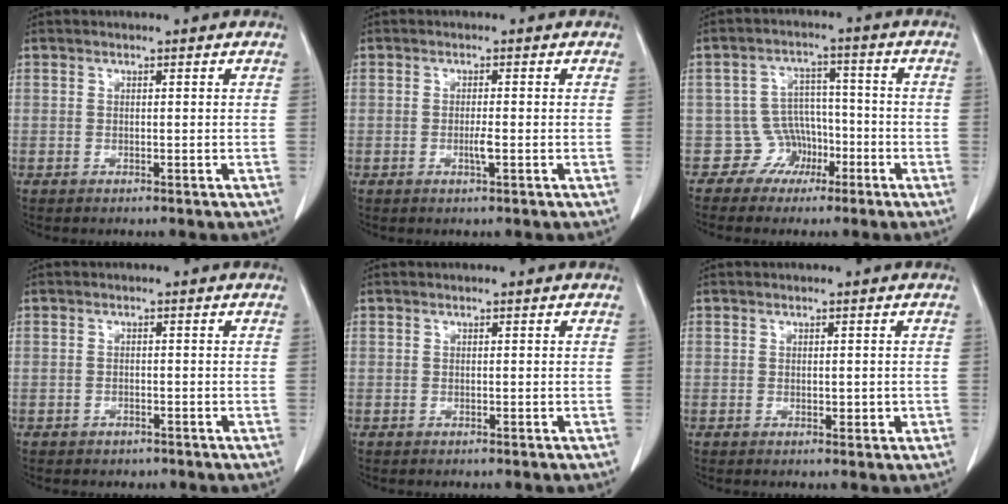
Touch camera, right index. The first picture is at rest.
{"total": 1.6, "force": [-0.5, 0.0, 1.6], "torque": [-0.032, -0.003, -0.008]}
{"total": 5.2, "force": [-2.7, 4.4, -0.3], "torque": [0.023, 0.019, -0.044]}
{"total": 1.3, "force": [-0.8, 0.9, 0.3], "torque": [-0.009, 0.002, -0.009]}
{"total": 0.0}
{"total": 1.4, "force": [-0.1, 0.7, 1.2], "torque": [-0.017, -0.003, 0.003]}